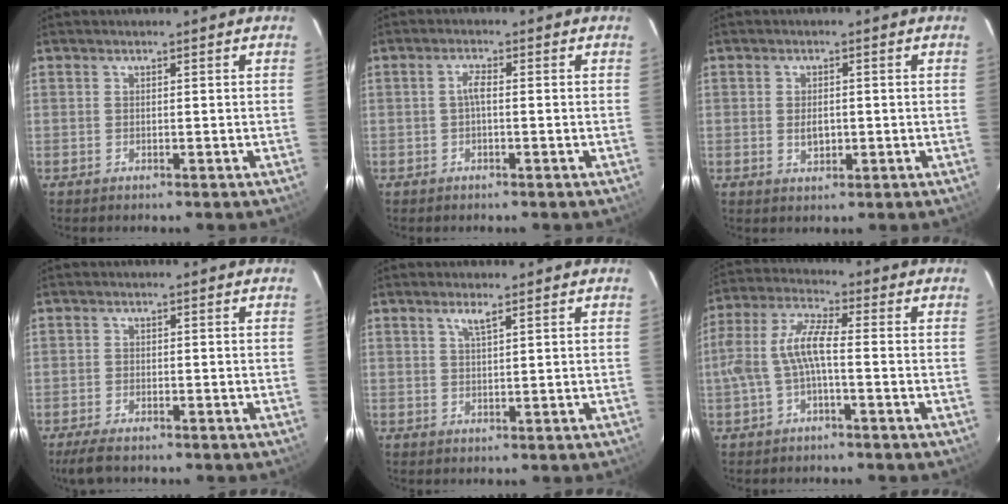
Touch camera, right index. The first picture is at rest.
{"total": 1.8, "force": [-0.3, 0.5, 1.8], "torque": [-0.037, 0.007, -0.006]}
{"total": 2.9, "force": [-0.3, 1.9, 2.1], "torque": [-0.035, -0.002, -0.003]}
{"total": 4.7, "force": [-3.8, 1.3, 2.4], "torque": [-0.063, -0.016, -0.070]}
{"total": 1.9, "force": [1.2, 0.1, 1.5], "torque": [-0.029, 0.002, 0.023]}
{"total": 7.9, "force": [-1.8, 2.0, 7.4], "torque": [-0.169, 0.013, -0.030]}